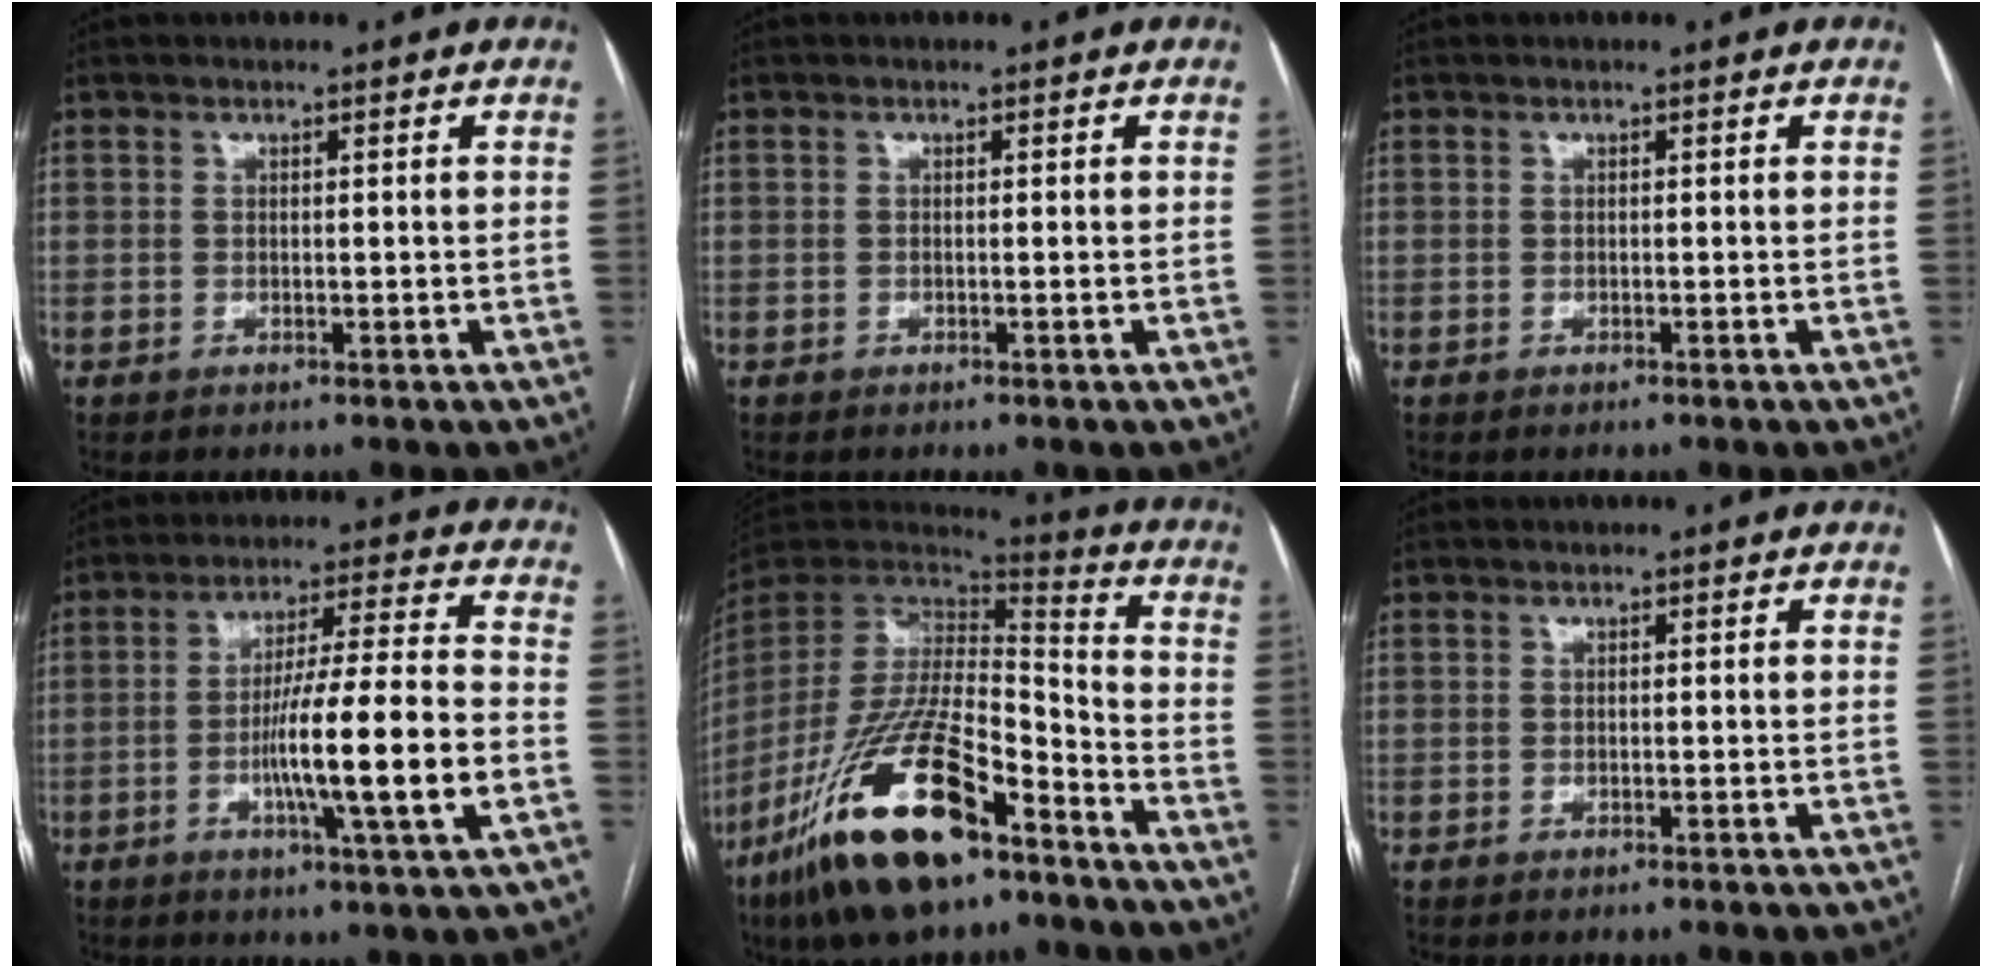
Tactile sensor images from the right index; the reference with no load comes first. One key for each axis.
{"total": 0.0}
{"total": 0.0}
{"total": 14.4, "fx": -3.6, "fy": -0.5, "fz": 13.9, "tx": -0.239, "ty": -0.005, "tz": -0.064}
{"total": 24.6, "fx": -15.3, "fy": 7.0, "fz": 17.9, "tx": -0.368, "ty": -0.033, "tz": -0.273}
{"total": 0.0}